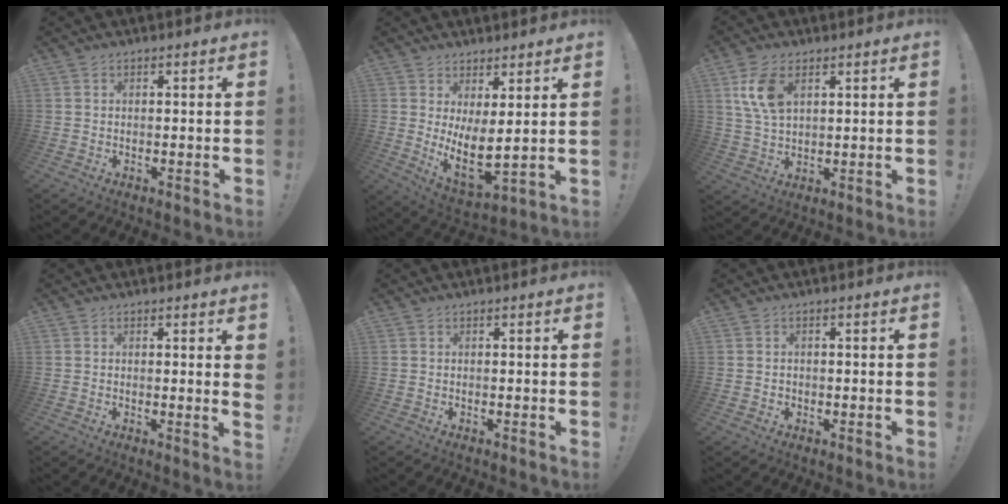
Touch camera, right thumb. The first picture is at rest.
{"total": 8.1, "force": [2.9, 2.7, 7.1], "torque": [-0.106, -0.049, 0.061]}
{"total": 9.3, "force": [4.0, 5.1, 6.7], "torque": [-0.127, -0.008, 0.072]}
{"total": 2.0, "force": [1.1, -0.3, 1.6], "torque": [-0.011, -0.014, 0.015]}
{"total": 0.0}
{"total": 1.0, "force": [-0.4, 0.9, 0.0], "torque": [-0.006, 0.005, -0.007]}